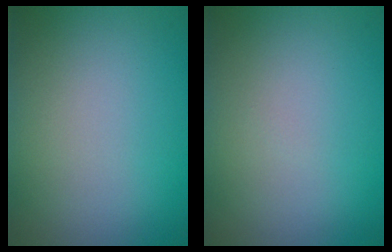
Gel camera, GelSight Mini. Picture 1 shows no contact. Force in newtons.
{"total": 0.0}